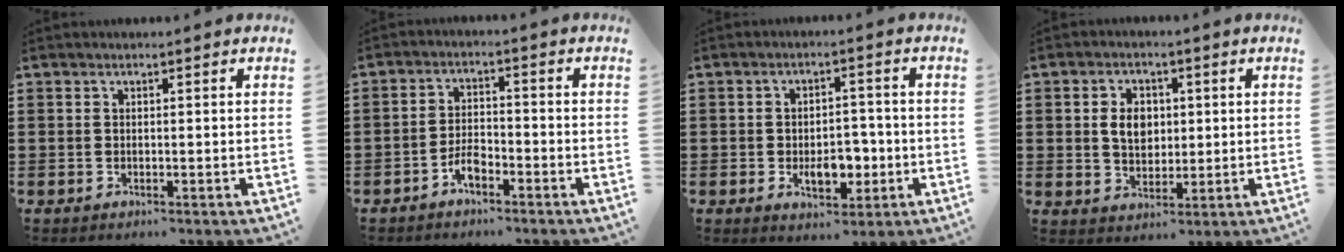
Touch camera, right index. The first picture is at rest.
{"total": 3.6, "force": [-2.5, 1.4, 2.2], "torque": [-0.056, 0.003, -0.052]}
{"total": 5.2, "force": [-1.0, 3.6, 3.6], "torque": [-0.051, 0.002, -0.020]}
{"total": 5.1, "force": [0.7, 3.6, 3.5], "torque": [-0.077, 0.008, 0.005]}